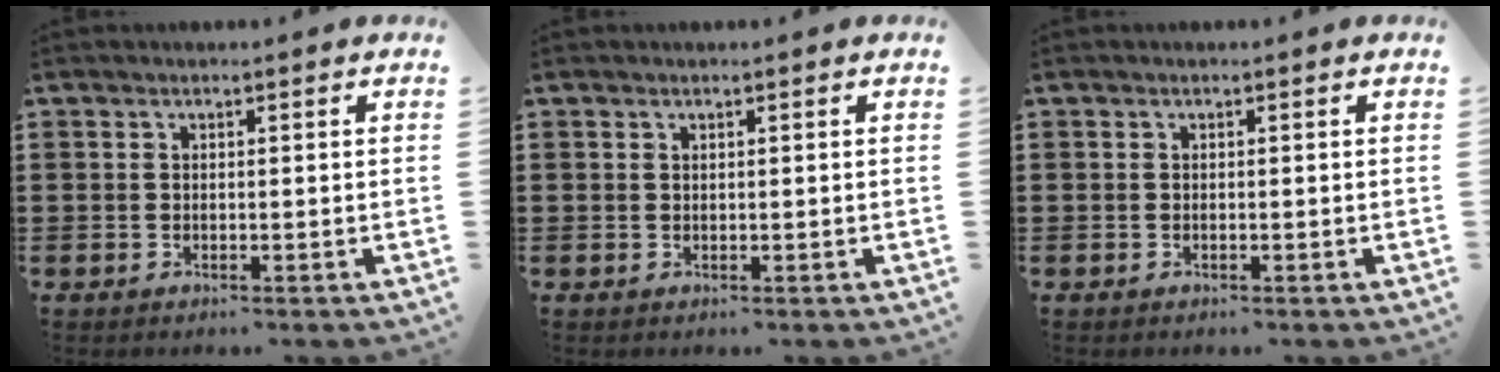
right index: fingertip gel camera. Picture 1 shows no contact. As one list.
[{"total": 0.0}, {"total": 0.0}]